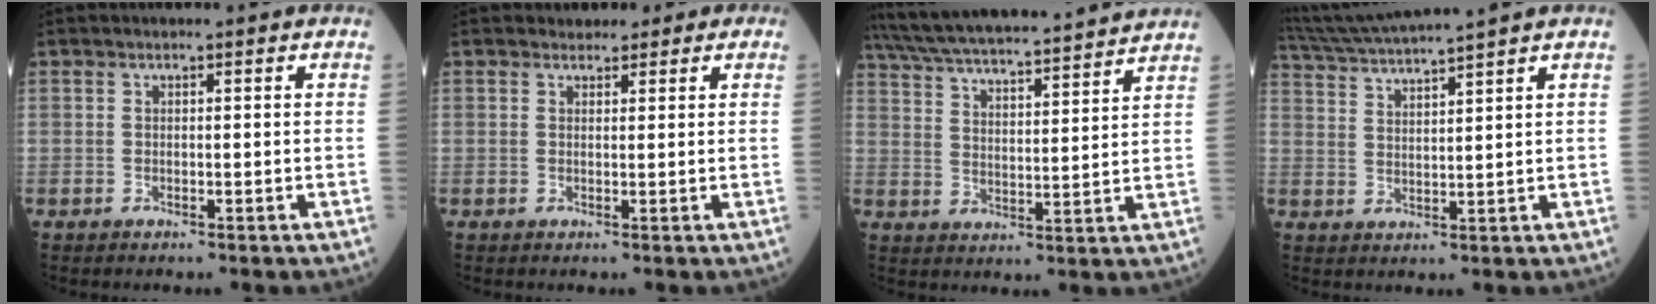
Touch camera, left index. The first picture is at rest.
{"total": 2.4, "force": [1.8, 1.5, 0.6], "torque": [-0.001, 0.009, 0.020]}
{"total": 21.3, "force": [19.6, 0.8, 8.5], "torque": [-0.152, 0.017, 0.294]}
{"total": 10.8, "force": [9.7, -2.0, 4.4], "torque": [-0.086, 0.012, 0.166]}